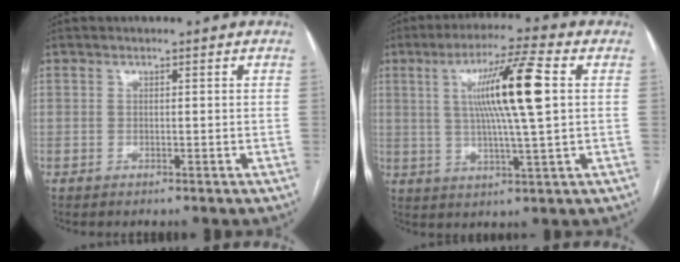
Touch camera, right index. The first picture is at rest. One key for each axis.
{"total": 12.6, "fx": 2.6, "fy": -0.2, "fz": 12.4, "tx": -0.219, "ty": 0.006, "tz": 0.045}